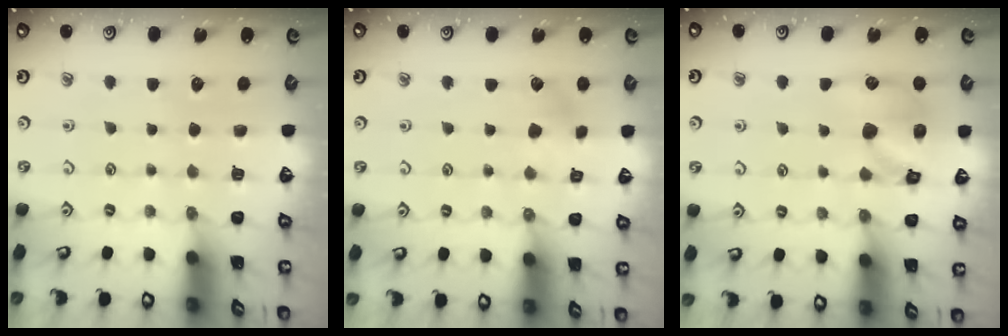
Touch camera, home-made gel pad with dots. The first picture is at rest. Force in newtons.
{"total": 3.4, "press": 3.4, "slide": 0.4}
{"total": 11.7, "press": 11.5, "slide": 1.7}